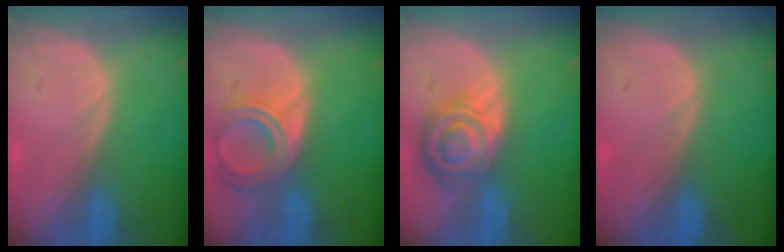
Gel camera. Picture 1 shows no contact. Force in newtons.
{"total": 6.5, "press": 5.9, "slide": 2.8}
{"total": 8.4, "press": 7.2, "slide": 4.2}
{"total": 0.0}